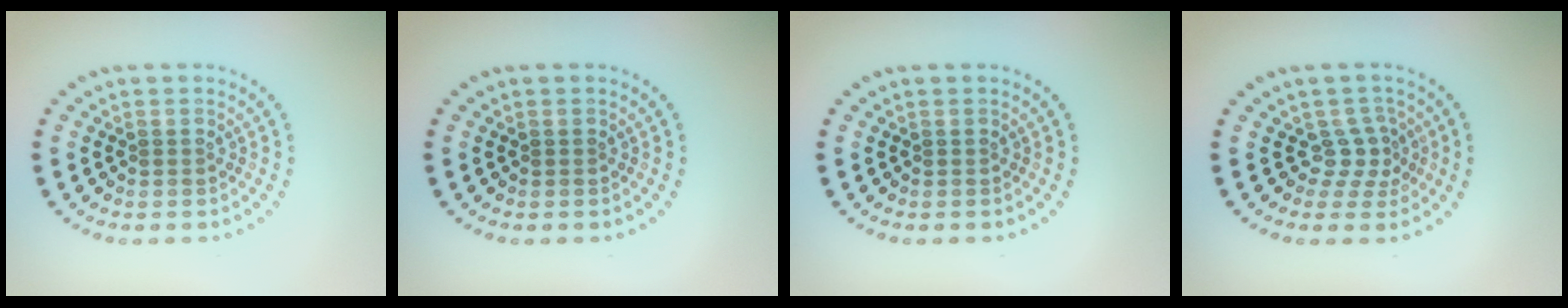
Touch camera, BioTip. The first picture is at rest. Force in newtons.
{"total": 0.0}
{"total": 0.0}
{"total": 2.3, "press": 1.6, "slide": 1.7}